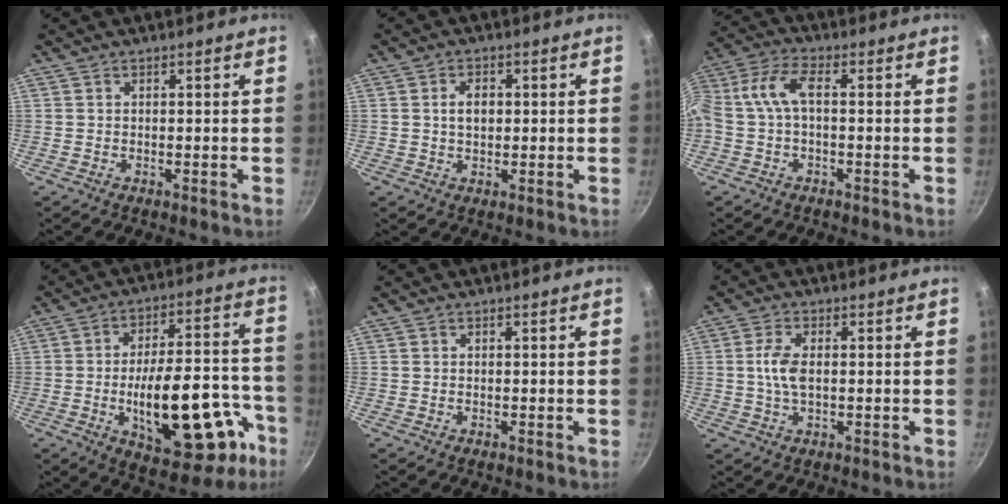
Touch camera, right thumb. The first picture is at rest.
{"total": 3.5, "force": [0.4, 2.4, 2.5], "torque": [-0.028, 0.005, 0.007]}
{"total": 7.8, "force": [-0.5, 3.8, 6.8], "torque": [-0.163, 0.030, -0.021]}
{"total": 24.5, "force": [-8.5, 11.4, 20.0], "torque": [-0.247, 0.048, -0.104]}
{"total": 0.0}
{"total": 5.0, "force": [0.3, 2.4, 4.3], "torque": [-0.090, 0.005, 0.003]}